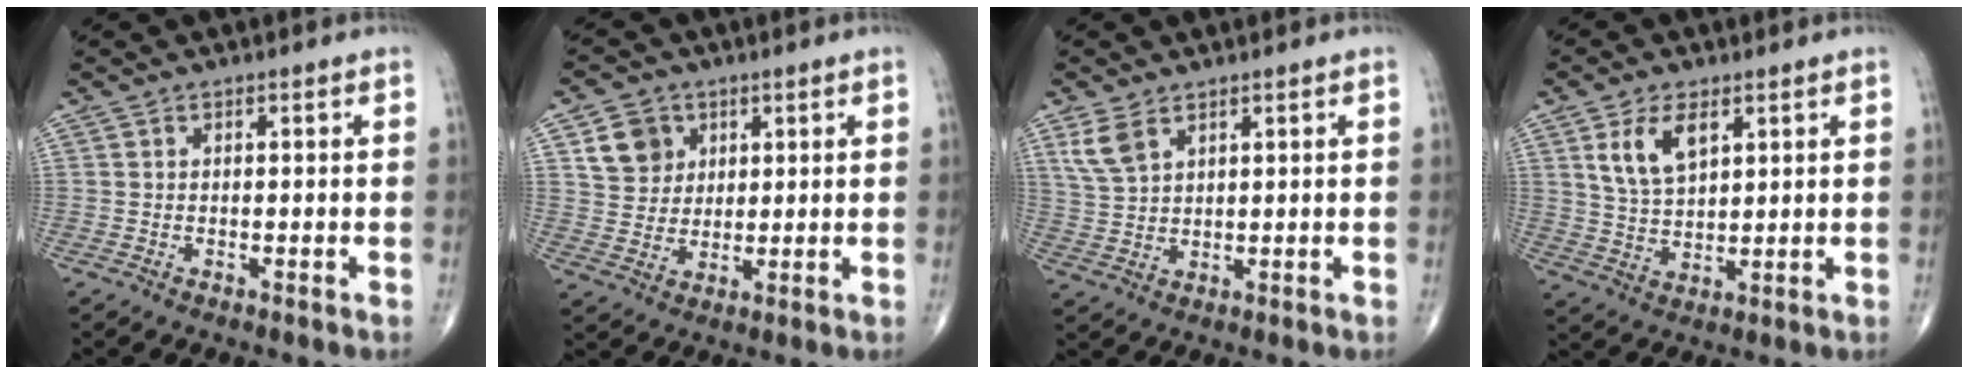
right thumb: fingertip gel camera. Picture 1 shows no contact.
{"total": 7.4, "force": [3.0, 6.3, 2.5], "torque": [-0.017, -0.010, 0.058]}
{"total": 5.1, "force": [3.0, 2.7, 3.1], "torque": [-0.063, -0.007, 0.070]}
{"total": 8.1, "force": [3.6, 4.3, 5.9], "torque": [-0.100, -0.014, 0.076]}